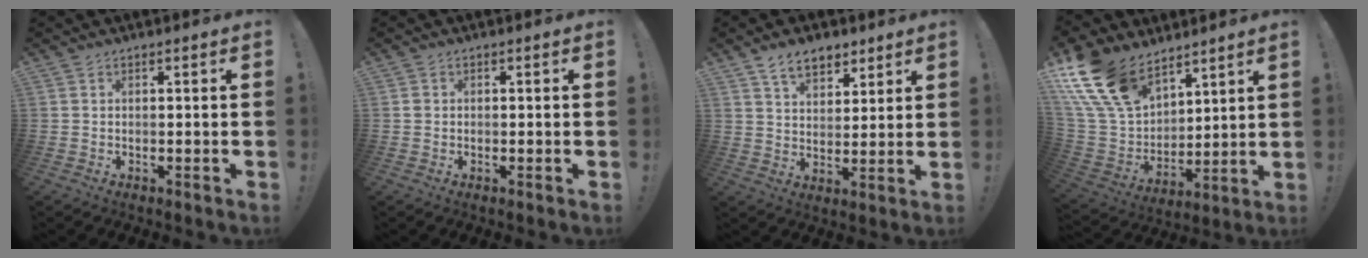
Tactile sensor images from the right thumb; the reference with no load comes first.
{"total": 1.1, "force": [-0.3, 0.9, 0.5], "torque": [-0.015, 0.009, -0.005]}
{"total": 8.9, "force": [6.0, 5.3, 3.9], "torque": [-0.063, -0.026, 0.114]}
{"total": 19.3, "force": [12.5, 11.5, 9.1], "torque": [-0.199, -0.072, 0.245]}